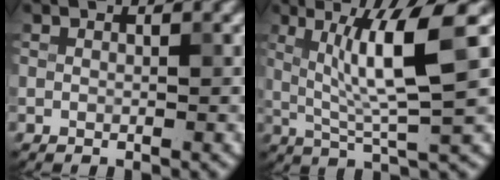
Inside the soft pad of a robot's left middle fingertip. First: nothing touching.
{"total": 7.3, "force": [1.8, 0.9, 7.0], "torque": [-0.129, 0.000, 0.036]}